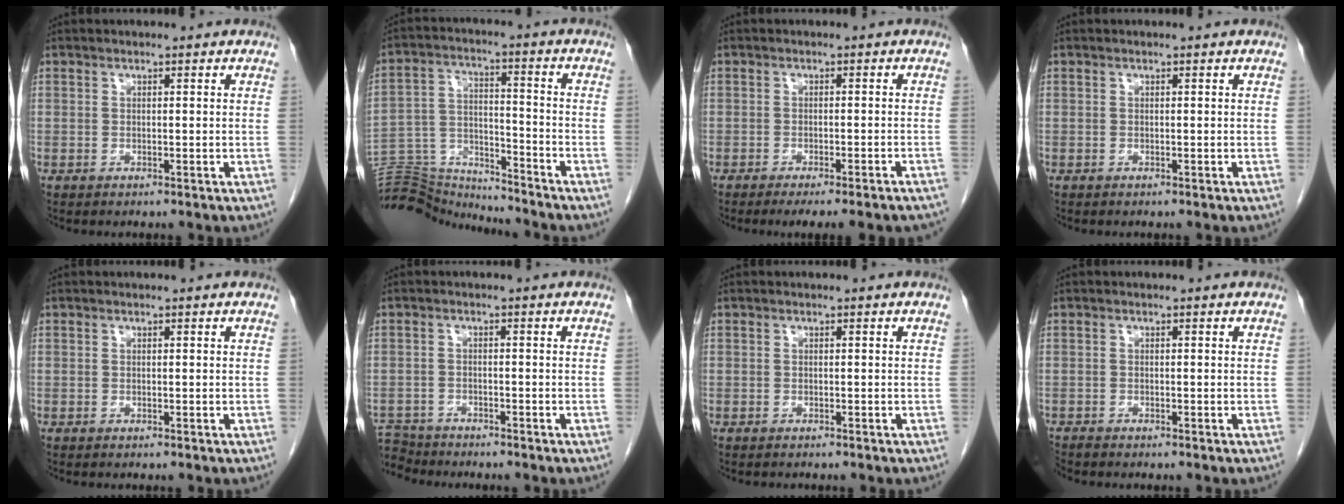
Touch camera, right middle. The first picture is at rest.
{"total": 12.8, "force": [-12.7, 1.1, 0.7], "torque": [-0.016, 0.036, -0.216]}
{"total": 11.0, "force": [-9.6, 0.9, 5.3], "torque": [-0.052, -0.007, -0.112]}
{"total": 0.0}
{"total": 0.0}
{"total": 5.1, "force": [-4.9, 1.2, -0.4], "torque": [0.009, -0.004, -0.092]}
{"total": 0.6, "force": [-0.6, 0.1, 0.2], "torque": [-0.006, -0.001, -0.008]}
{"total": 0.8, "force": [-0.8, -0.2, 0.0], "torque": [-0.006, -0.004, -0.018]}